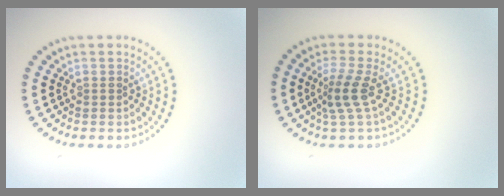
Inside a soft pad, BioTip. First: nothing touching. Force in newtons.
{"total": 2.7, "press": 1.9, "slide": 1.9}